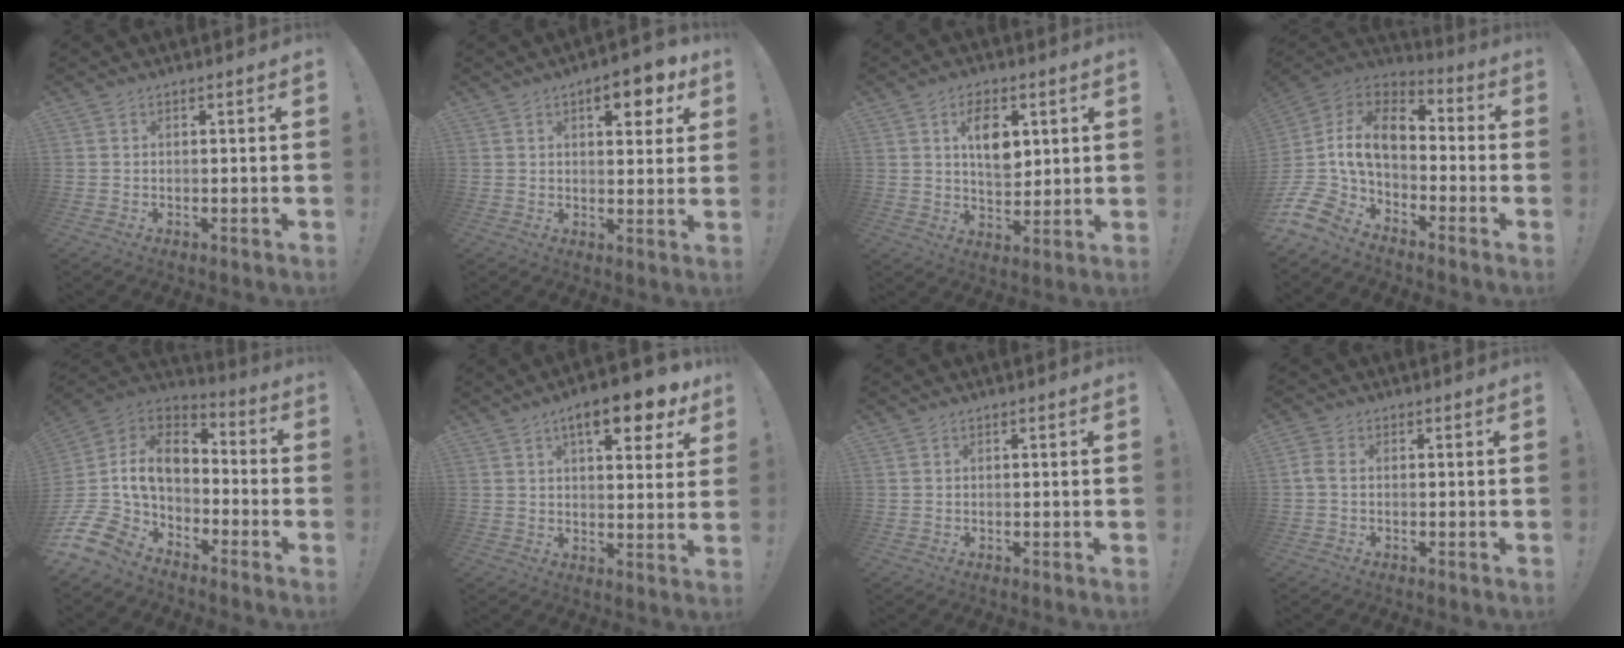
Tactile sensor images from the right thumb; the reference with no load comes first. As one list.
[{"total": 8.8, "force": [4.5, 3.8, 6.6], "torque": [-0.075, -0.016, 0.070]}, {"total": 10.0, "force": [3.4, 6.1, 7.1], "torque": [-0.099, -0.002, 0.060]}, {"total": 13.6, "force": [-0.9, 7.7, 11.2], "torque": [-0.237, 0.005, -0.017]}, {"total": 13.2, "force": [-1.7, 8.6, 9.8], "torque": [-0.204, 0.011, -0.027]}, {"total": 12.0, "force": [6.8, 3.6, 9.3], "torque": [-0.126, -0.030, 0.105]}, {"total": 0.5, "force": [0.2, 0.5, 0.0], "torque": [0.007, -0.001, 0.001]}, {"total": 2.6, "force": [0.3, 1.6, 2.1], "torque": [-0.046, 0.004, 0.004]}]